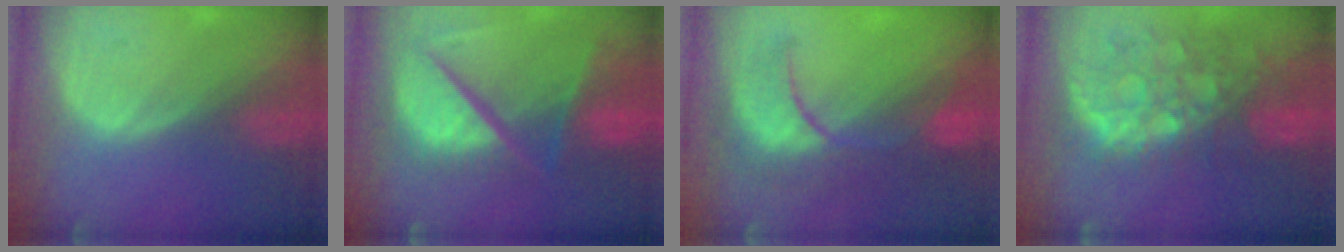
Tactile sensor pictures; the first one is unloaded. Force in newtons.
{"total": 11.7, "press": 9.8, "slide": 6.5}
{"total": 9.0, "press": 8.8, "slide": 2.0}
{"total": 11.1, "press": 9.7, "slide": 5.5}